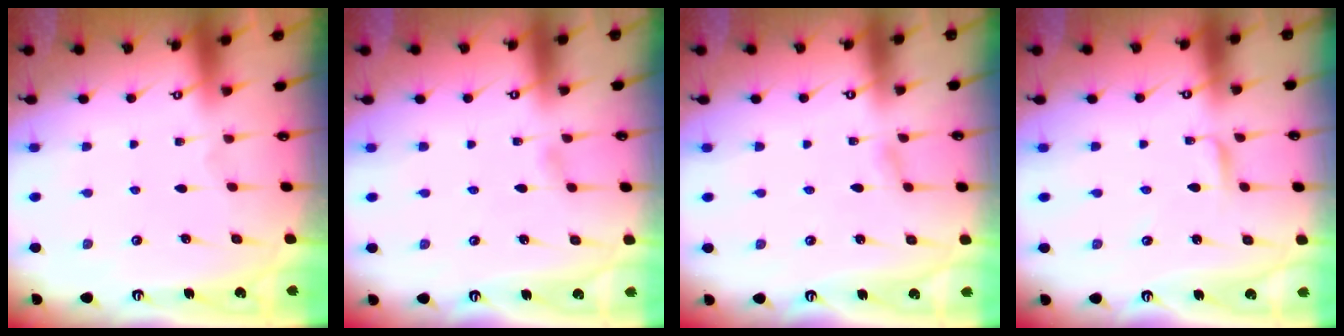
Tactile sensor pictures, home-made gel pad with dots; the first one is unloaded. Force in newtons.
{"total": 2.0, "press": 2.0, "slide": 0.3}
{"total": 2.1, "press": 2.1, "slide": 0.3}
{"total": 1.9, "press": 1.9, "slide": 0.2}